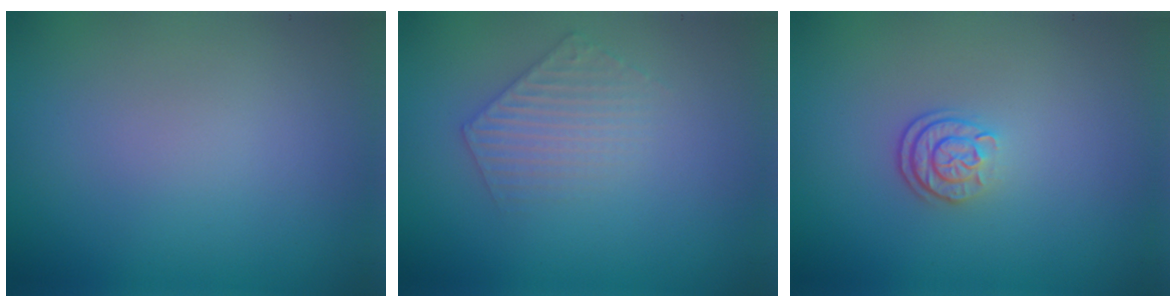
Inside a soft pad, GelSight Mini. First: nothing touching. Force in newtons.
{"total": 2.2, "press": 2.1, "slide": 0.4}
{"total": 2.1, "press": 1.8, "slide": 1.2}